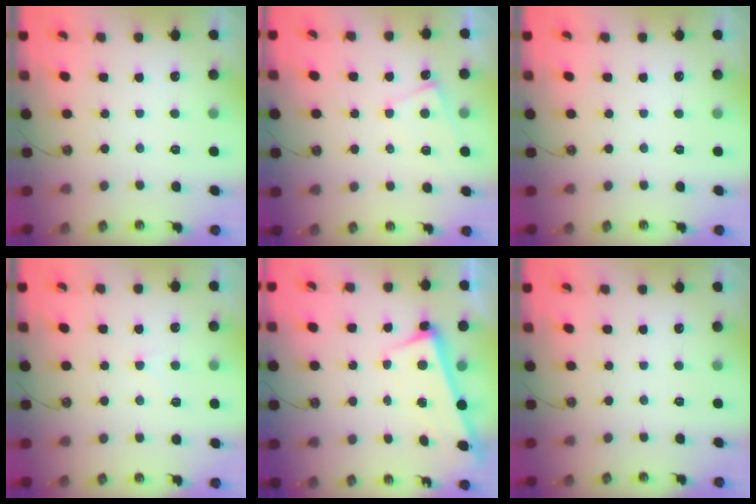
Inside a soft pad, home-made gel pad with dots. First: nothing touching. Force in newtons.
{"total": 3.5, "press": 3.5, "slide": 0.2}
{"total": 0.0}
{"total": 1.3, "press": 1.2, "slide": 0.5}
{"total": 2.6, "press": 2.4, "slide": 1.0}
{"total": 0.0}